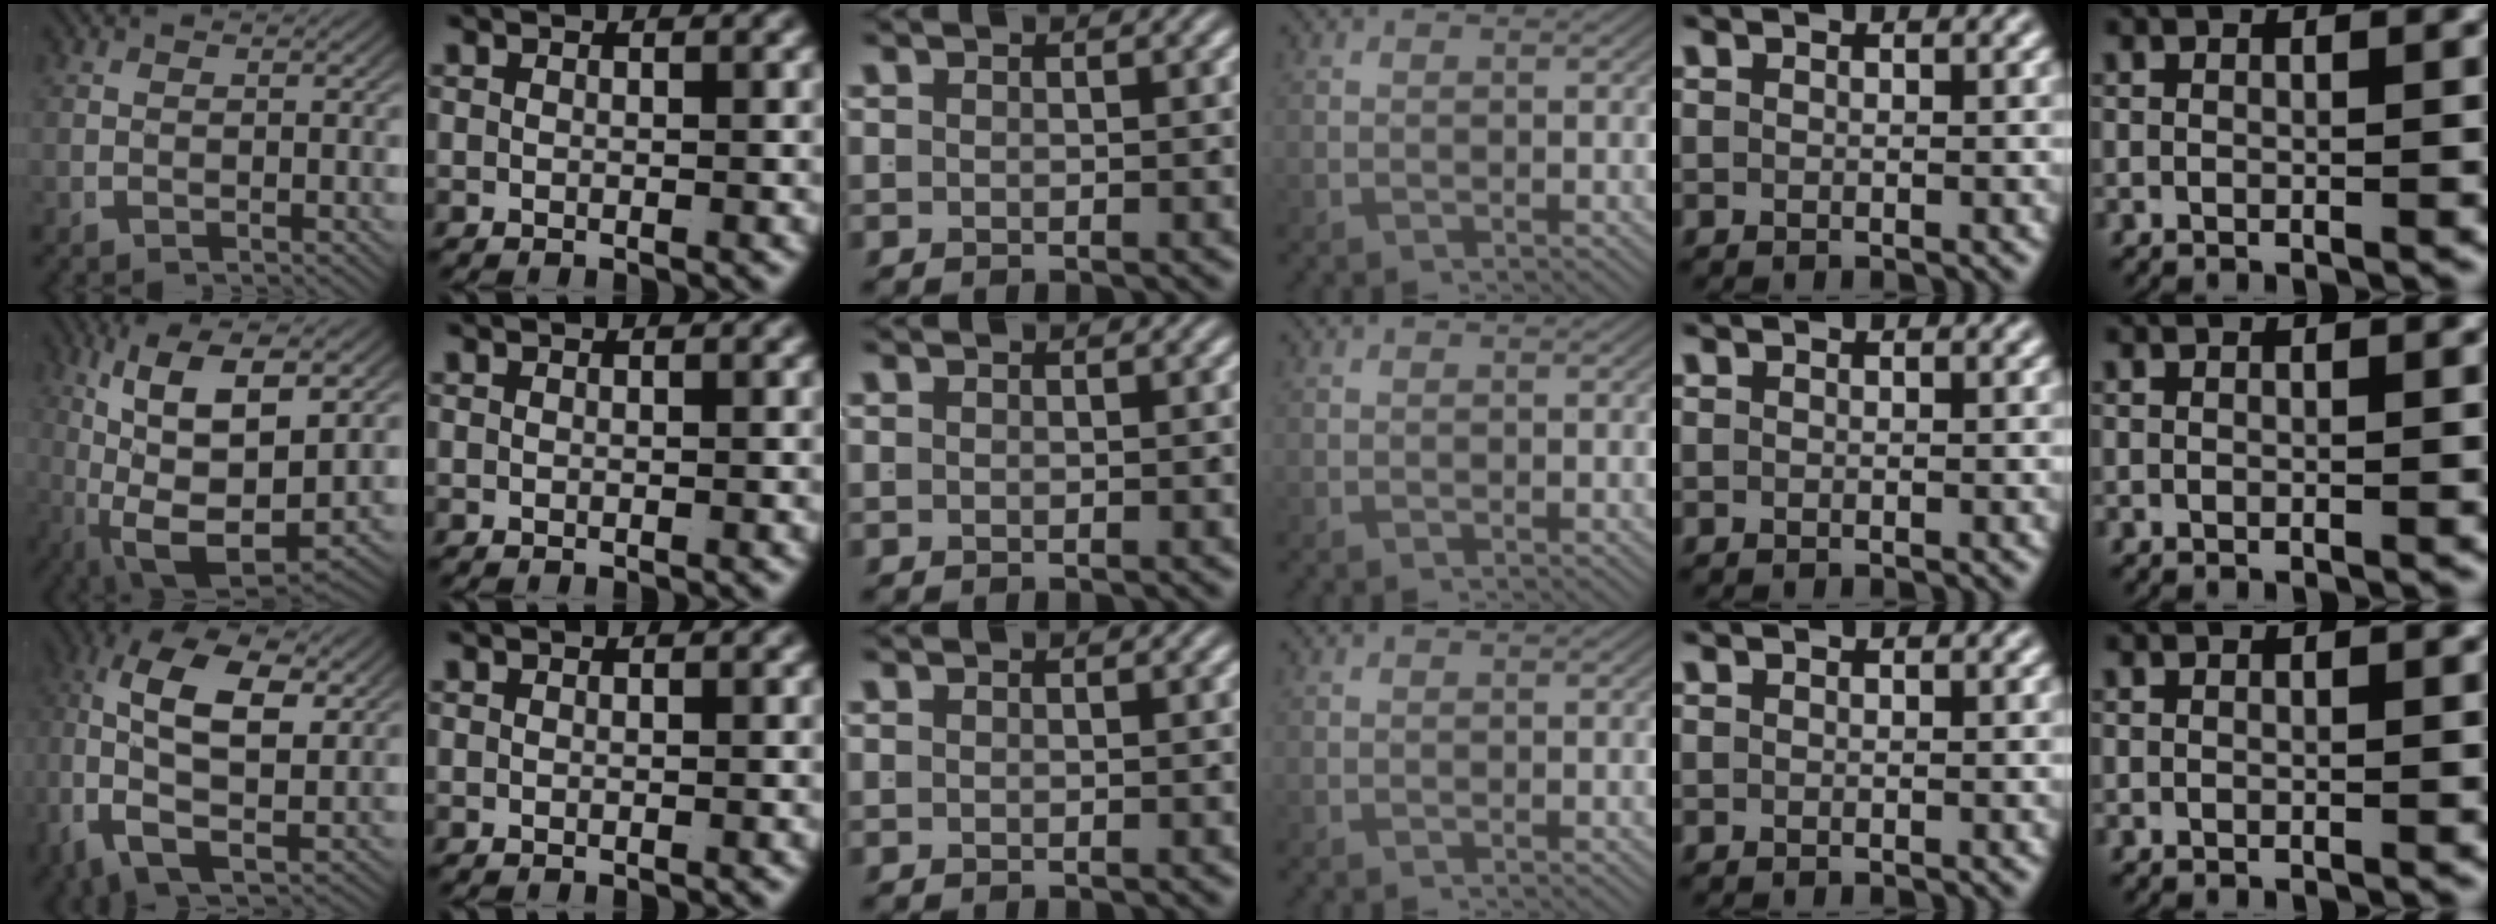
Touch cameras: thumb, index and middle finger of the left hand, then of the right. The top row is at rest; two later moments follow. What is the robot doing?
{"motion": "lift_and_place", "object": "coat"}